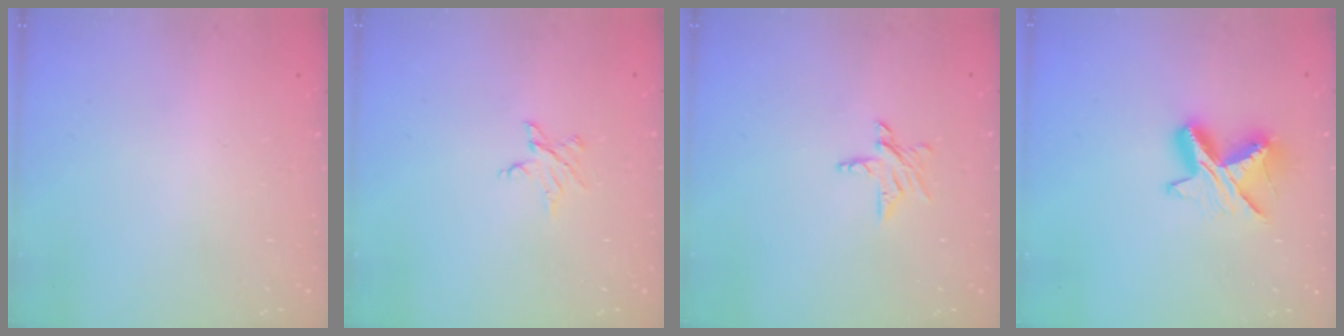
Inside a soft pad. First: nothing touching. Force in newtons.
{"total": 3.8, "press": 3.8, "slide": 0.5}
{"total": 5.4, "press": 5.4, "slide": 0.4}
{"total": 10.4, "press": 10.4, "slide": 0.8}